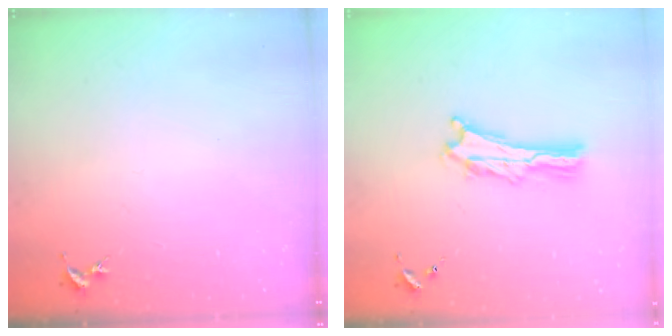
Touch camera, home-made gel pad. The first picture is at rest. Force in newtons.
{"total": 2.7, "press": 2.7, "slide": 0.3}